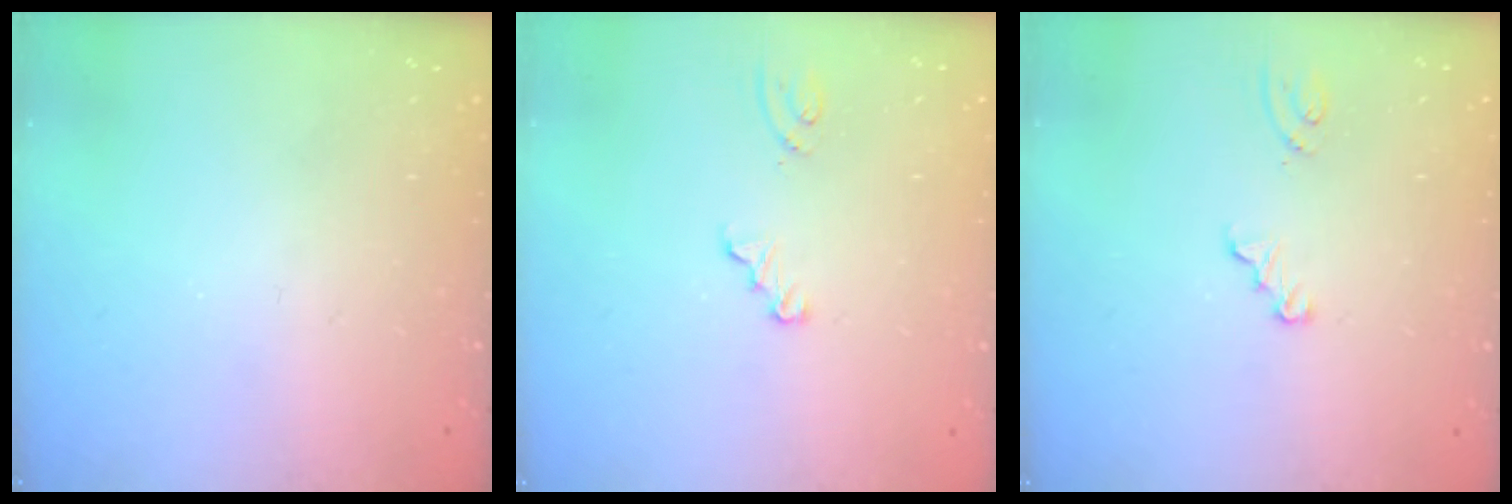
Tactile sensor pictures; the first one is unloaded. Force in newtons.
{"total": 2.3, "press": 2.3, "slide": 0.2}
{"total": 2.3, "press": 2.3, "slide": 0.2}